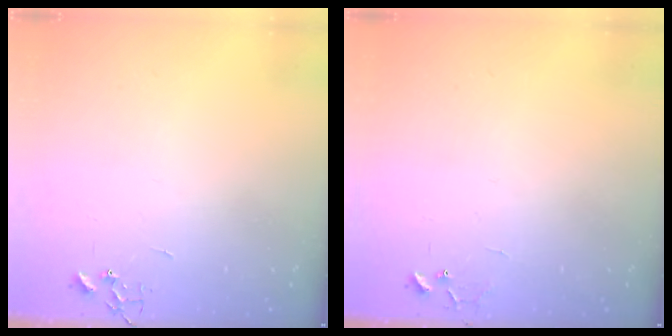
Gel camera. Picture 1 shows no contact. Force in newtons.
{"total": 6.6, "press": 6.6, "slide": 0.5}